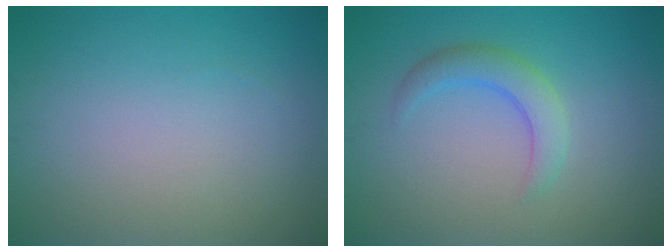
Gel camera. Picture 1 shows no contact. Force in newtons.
{"total": 2.7, "press": 2.7, "slide": 0.2}